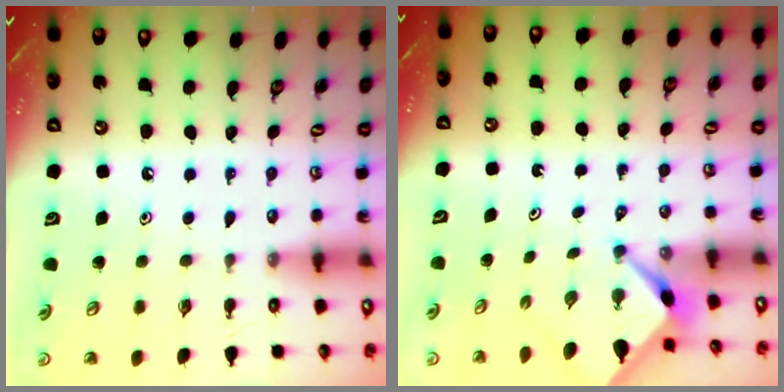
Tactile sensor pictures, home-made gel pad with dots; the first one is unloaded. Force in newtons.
{"total": 2.6, "press": 2.5, "slide": 0.4}